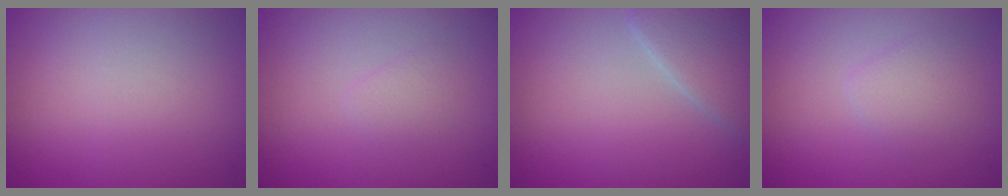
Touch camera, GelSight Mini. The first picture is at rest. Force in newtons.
{"total": 0.9, "press": 0.9, "slide": 0.1}
{"total": 3.3, "press": 3.3, "slide": 0.2}
{"total": 1.8, "press": 1.8, "slide": 0.1}